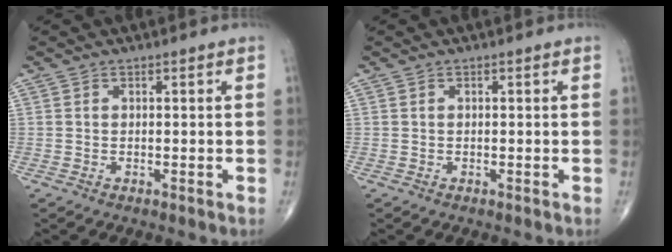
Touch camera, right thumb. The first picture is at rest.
{"total": 0.0}